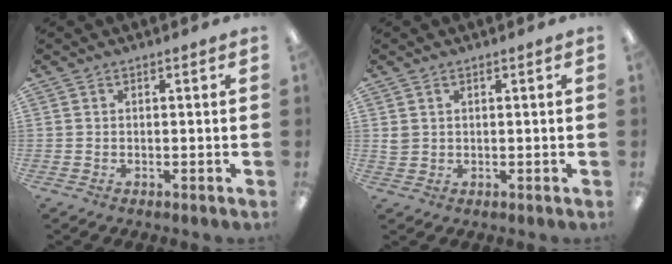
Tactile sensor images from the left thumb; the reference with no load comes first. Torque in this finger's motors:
{"motor_torque": [0.16, 0.15, 0.21, -0.10, 0.00]}